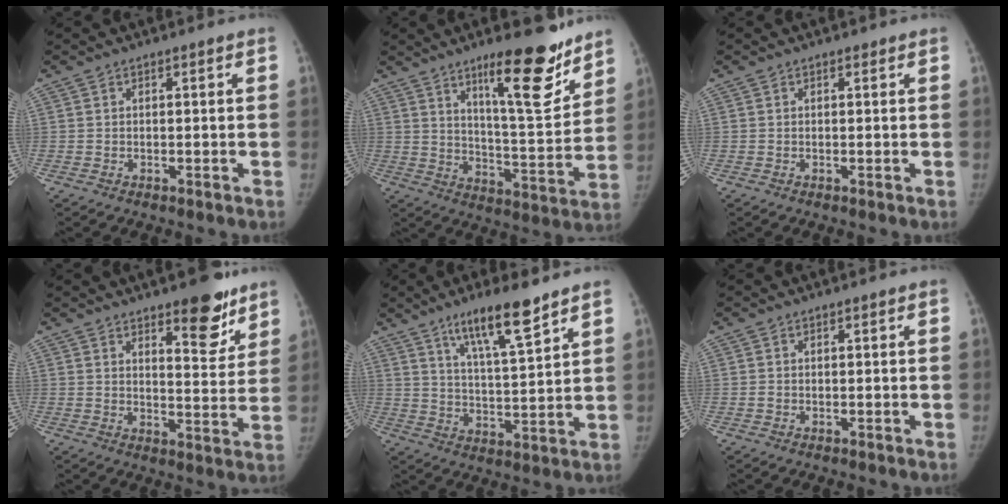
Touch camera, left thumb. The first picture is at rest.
{"total": 16.9, "force": [11.3, 3.9, 11.9], "torque": [-0.141, -0.085, 0.182]}
{"total": 0.0}
{"total": 10.6, "force": [7.2, 3.8, 6.7], "torque": [-0.055, -0.050, 0.104]}
{"total": 11.8, "force": [7.9, 1.8, 8.5], "torque": [-0.134, -0.047, 0.141]}
{"total": 0.0}